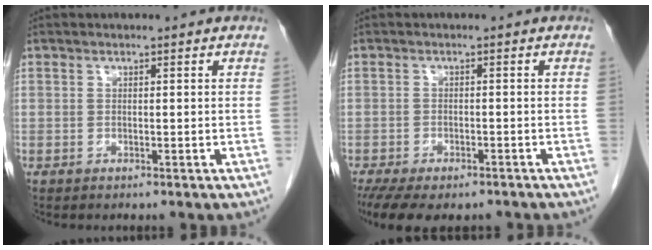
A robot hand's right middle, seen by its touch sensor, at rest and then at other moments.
{"total": 11.0, "force": [-8.2, 4.7, 5.6], "torque": [-0.109, -0.012, -0.113]}